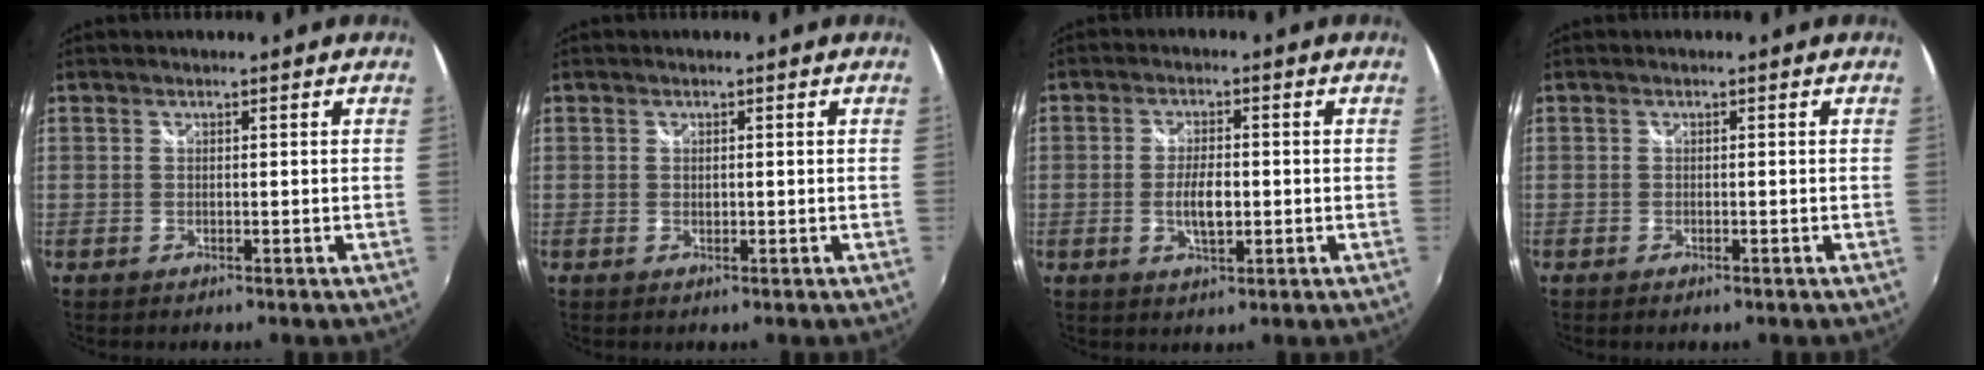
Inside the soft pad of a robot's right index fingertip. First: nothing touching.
{"total": 0.7, "force": [0.1, 0.5, 0.5], "torque": [-0.009, -0.001, 0.001]}
{"total": 5.2, "force": [-0.9, 2.2, 4.7], "torque": [-0.093, -0.003, -0.016]}
{"total": 0.9, "force": [-0.7, 0.5, 0.4], "torque": [-0.008, -0.005, -0.013]}